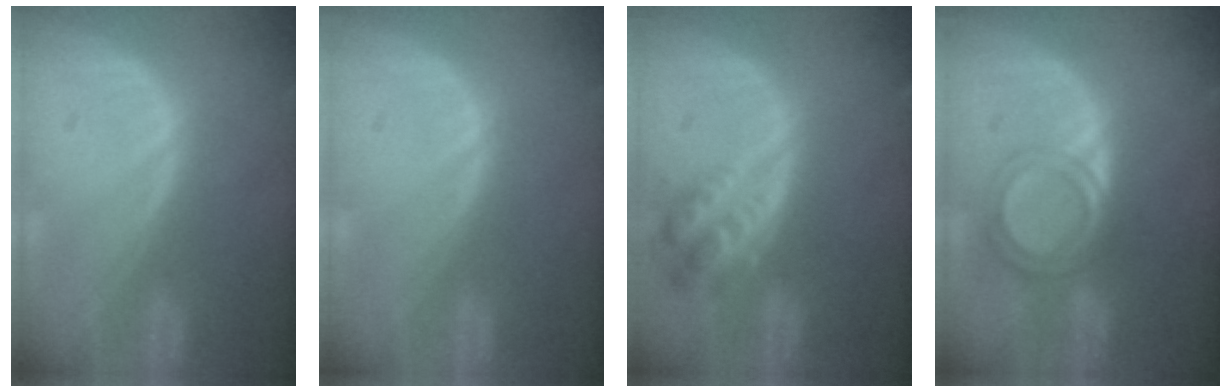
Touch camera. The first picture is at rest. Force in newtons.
{"total": 0.0}
{"total": 5.6, "press": 5.1, "slide": 2.2}
{"total": 6.3, "press": 5.3, "slide": 3.4}